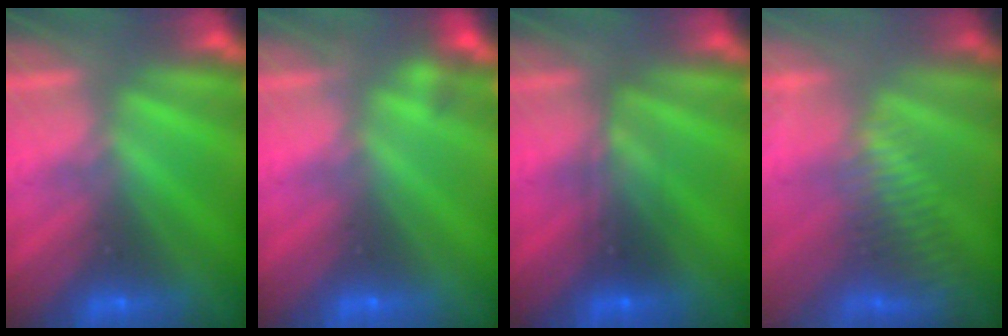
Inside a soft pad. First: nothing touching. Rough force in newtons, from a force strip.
{"total": 2.2}
{"total": 2.4}
{"total": 3.5}